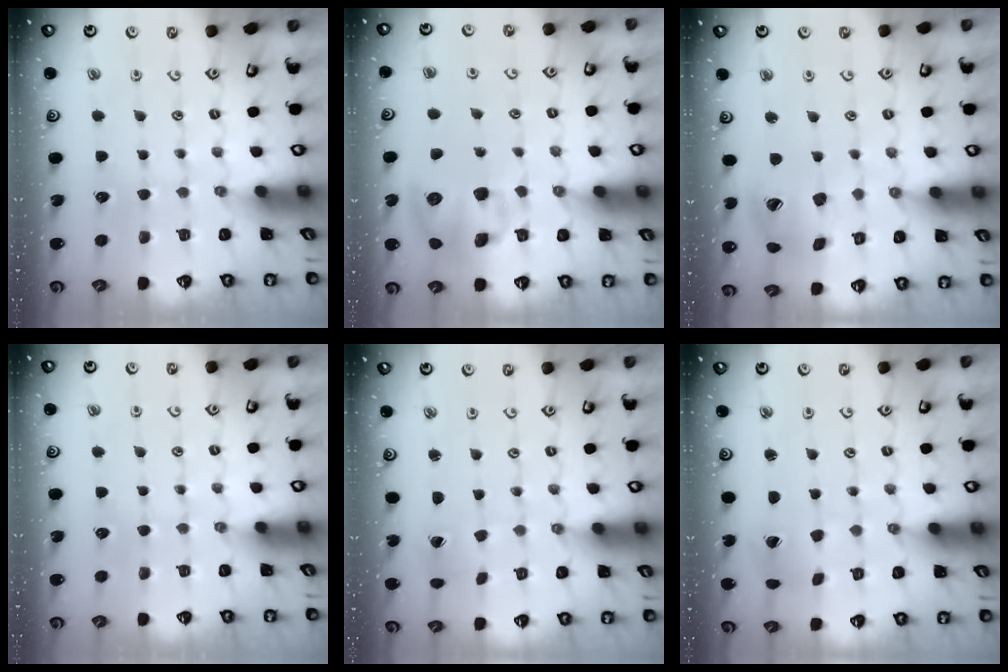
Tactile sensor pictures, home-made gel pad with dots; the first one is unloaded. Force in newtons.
{"total": 11.7, "press": 11.6, "slide": 1.8}
{"total": 15.5, "press": 15.3, "slide": 2.4}
{"total": 0.0}
{"total": 0.8, "press": 0.8, "slide": 0.1}
{"total": 1.4, "press": 1.4, "slide": 0.2}